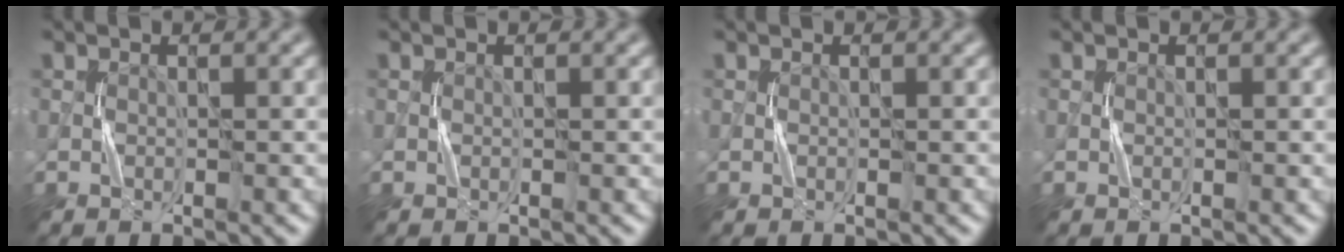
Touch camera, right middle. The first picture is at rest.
{"total": 0.0}
{"total": 0.0}
{"total": 0.0}